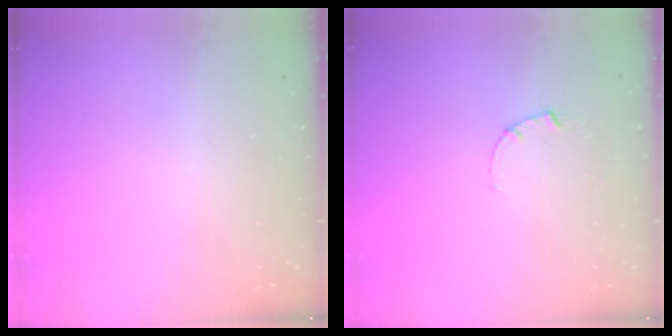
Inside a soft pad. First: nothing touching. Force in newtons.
{"total": 2.5, "press": 2.5, "slide": 0.3}